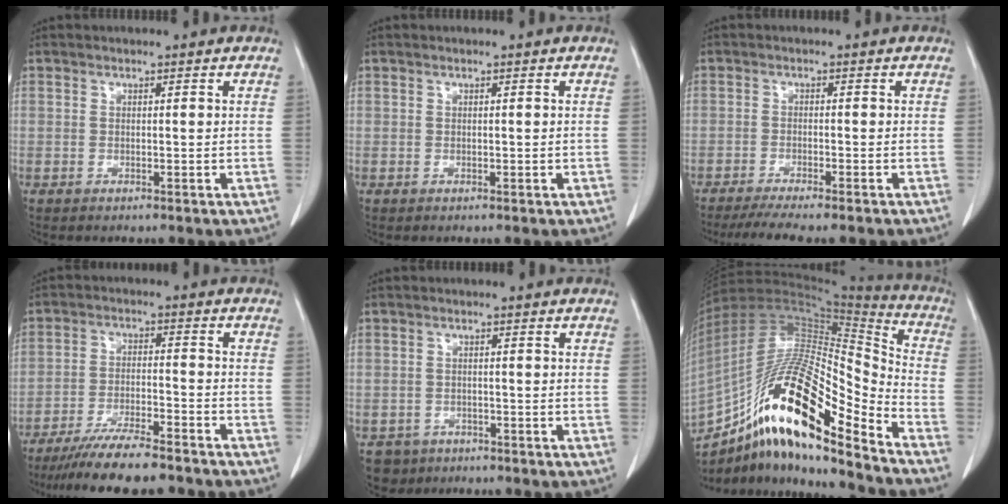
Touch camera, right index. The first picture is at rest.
{"total": 0.0}
{"total": 8.0, "force": [-6.8, 0.6, 4.2], "torque": [-0.054, -0.011, -0.103]}
{"total": 11.9, "force": [-10.3, 1.3, 5.7], "torque": [-0.087, -0.021, -0.166]}
{"total": 3.8, "force": [-2.2, 3.1, -0.1], "torque": [0.002, 0.008, -0.034]}
{"total": 25.5, "force": [-14.7, 5.4, 20.1], "torque": [-0.373, -0.004, -0.258]}